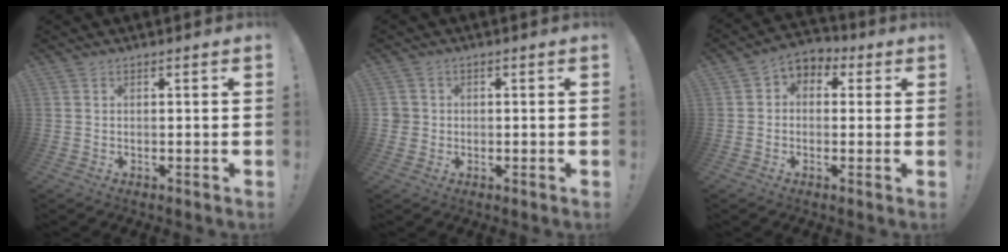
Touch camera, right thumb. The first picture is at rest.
{"total": 2.9, "force": [-0.1, 2.8, 0.8], "torque": [-0.013, 0.006, 0.001]}
{"total": 4.9, "force": [-1.0, 4.2, 2.3], "torque": [-0.027, 0.013, -0.016]}